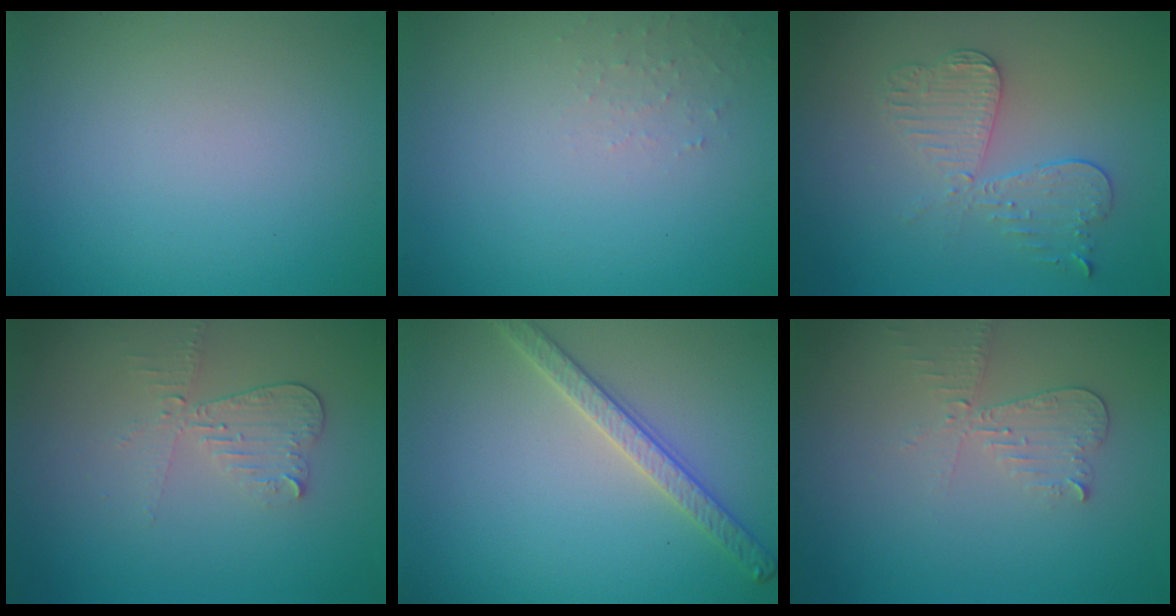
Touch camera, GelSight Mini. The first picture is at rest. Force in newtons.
{"total": 1.1, "press": 1.0, "slide": 0.2}
{"total": 3.9, "press": 3.3, "slide": 2.0}
{"total": 2.3, "press": 2.1, "slide": 0.8}
{"total": 3.0, "press": 2.9, "slide": 0.7}
{"total": 2.4, "press": 2.3, "slide": 0.5}